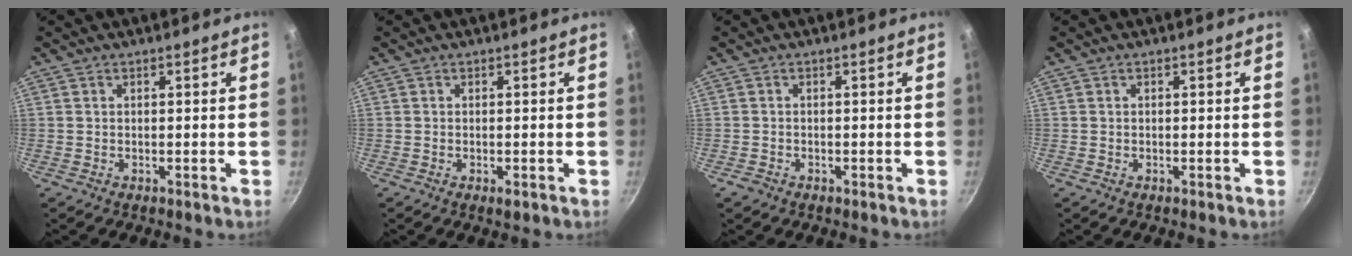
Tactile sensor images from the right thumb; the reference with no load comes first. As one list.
[{"total": 1.2, "force": [-0.5, 0.4, 1.0], "torque": [-0.016, -0.003, -0.007]}, {"total": 1.1, "force": [-0.8, 0.7, 0.3], "torque": [-0.005, 0.001, -0.017]}, {"total": 0.0}]